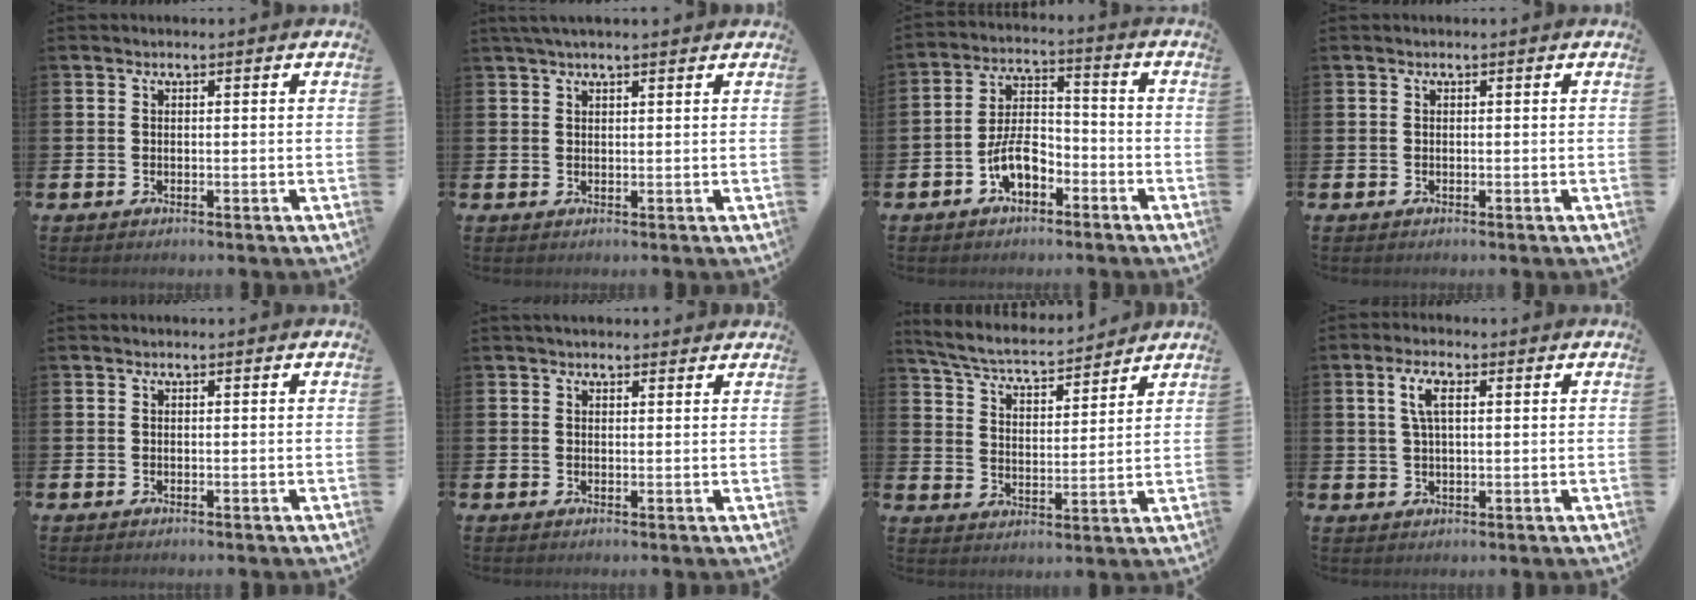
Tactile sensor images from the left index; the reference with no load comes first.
{"total": 2.1, "force": [1.7, 0.2, 1.1], "torque": [-0.019, 0.003, 0.030]}
{"total": 6.5, "force": [-3.2, 3.3, 4.6], "torque": [-0.097, 0.012, -0.064]}
{"total": 0.0}
{"total": 0.0}
{"total": 1.4, "force": [1.3, 0.5, 0.3], "torque": [0.004, -0.003, 0.022]}
{"total": 5.4, "force": [5.2, 0.7, 1.3], "torque": [-0.050, -0.037, 0.086]}
{"total": 4.4, "force": [1.8, 1.6, 3.6], "torque": [-0.074, 0.009, 0.027]}